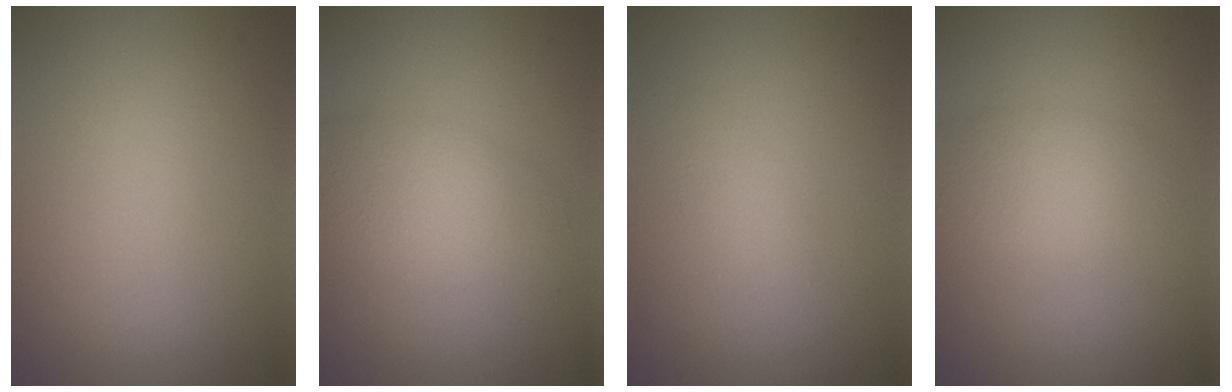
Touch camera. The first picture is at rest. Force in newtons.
{"total": 2.4, "press": 2.4, "slide": 0.2}
{"total": 1.4, "press": 1.4, "slide": 0.0}
{"total": 2.9, "press": 2.9, "slide": 0.1}